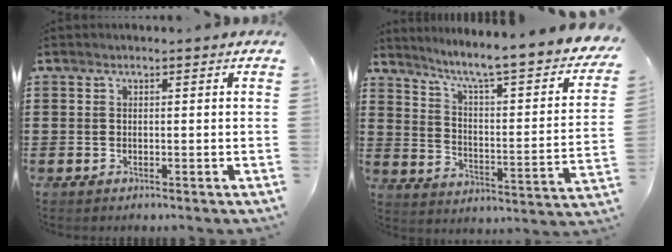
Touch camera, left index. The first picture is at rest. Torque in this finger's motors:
{"motor_torque": [2.14, 0.00, 0.42, 0.17]}